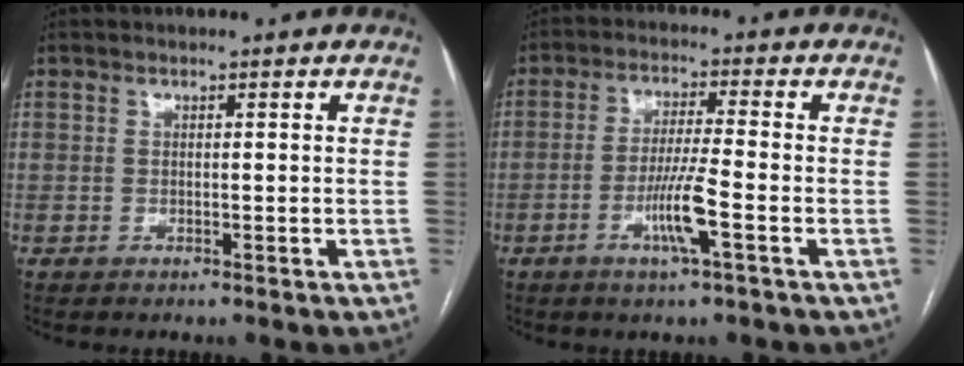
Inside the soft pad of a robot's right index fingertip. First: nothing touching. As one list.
[{"total": 6.9, "force": [-2.7, -0.3, 6.4], "torque": [-0.122, -0.007, -0.051]}]